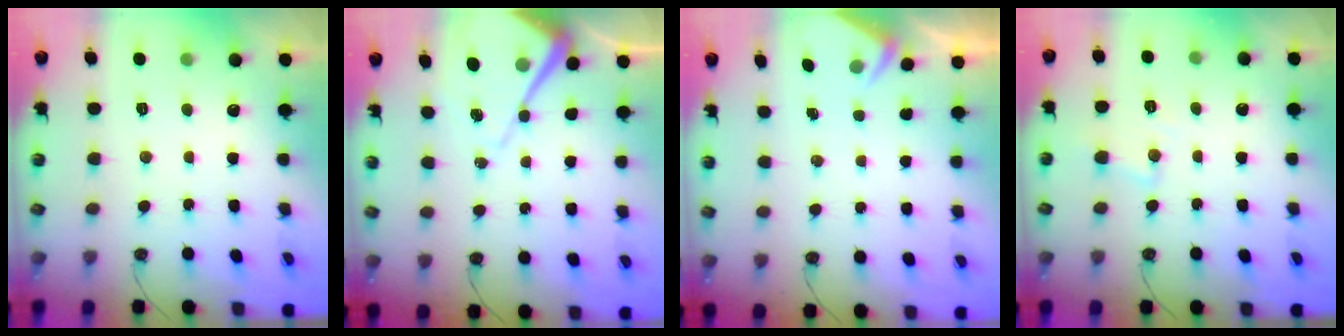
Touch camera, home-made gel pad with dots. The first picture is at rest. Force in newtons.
{"total": 9.4, "press": 9.4, "slide": 0.8}
{"total": 2.4, "press": 2.4, "slide": 0.4}
{"total": 6.4, "press": 6.4, "slide": 0.3}